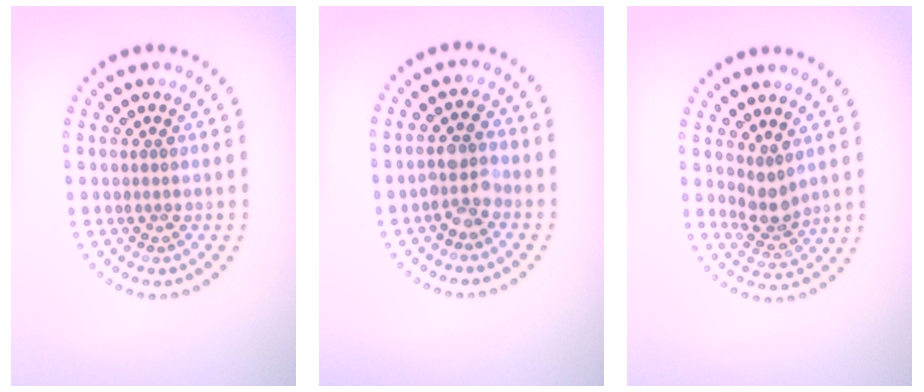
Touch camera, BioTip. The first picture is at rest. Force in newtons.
{"total": 2.3, "press": 2.0, "slide": 1.1}
{"total": 2.6, "press": 2.0, "slide": 1.6}